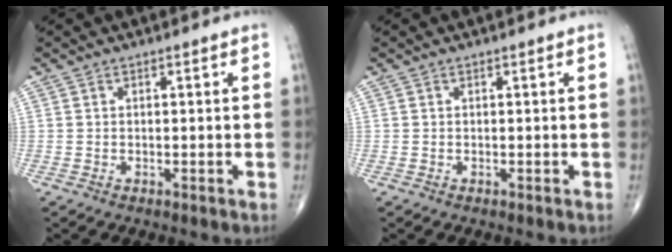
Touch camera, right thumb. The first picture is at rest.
{"total": 0.0}